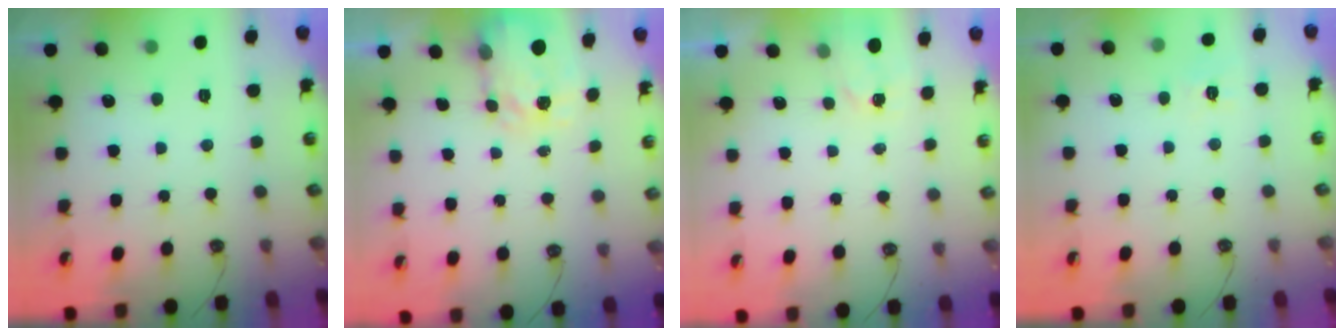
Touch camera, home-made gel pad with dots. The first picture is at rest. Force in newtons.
{"total": 3.9, "press": 3.8, "slide": 0.5}
{"total": 2.3, "press": 2.3, "slide": 0.2}
{"total": 6.7, "press": 6.7, "slide": 0.6}